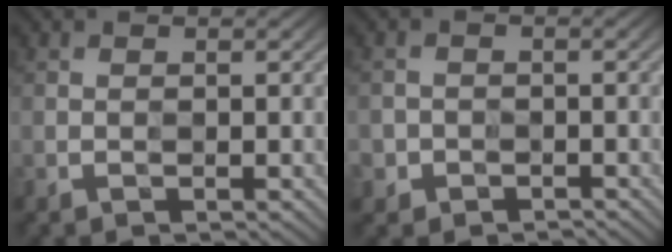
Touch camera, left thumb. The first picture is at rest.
{"total": 1.9, "force": [-1.2, 1.1, -1.0], "torque": [0.018, -0.004, -0.026]}